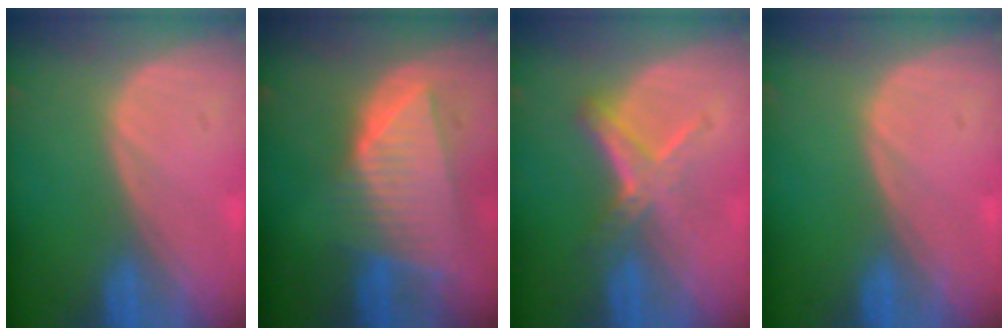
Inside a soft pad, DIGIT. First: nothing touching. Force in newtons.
{"total": 9.0, "press": 8.1, "slide": 3.9}
{"total": 5.0, "press": 4.9, "slide": 0.8}
{"total": 0.0}